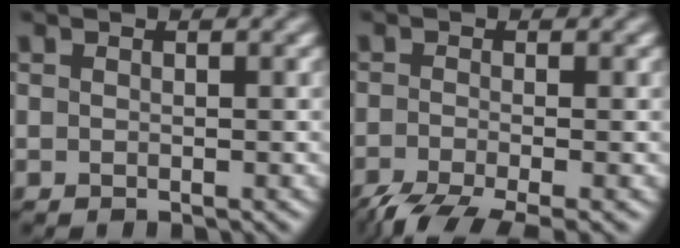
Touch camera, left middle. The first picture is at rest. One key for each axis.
{"total": 5.1, "fx": -3.7, "fy": 0.9, "fz": 3.4, "tx": -0.062, "ty": -0.011, "tz": -0.075}